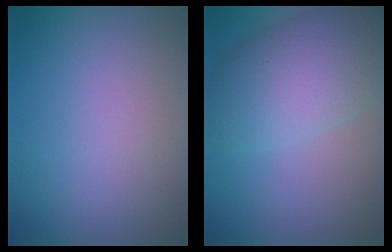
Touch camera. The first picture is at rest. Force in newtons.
{"total": 7.4, "press": 7.3, "slide": 0.4}